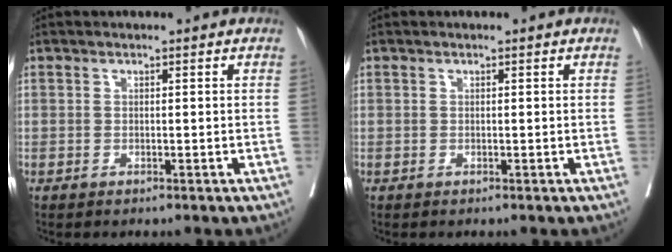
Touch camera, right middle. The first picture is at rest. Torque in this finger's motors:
{"motor_torque": [0.00, 0.00, 0.00, 0.00]}